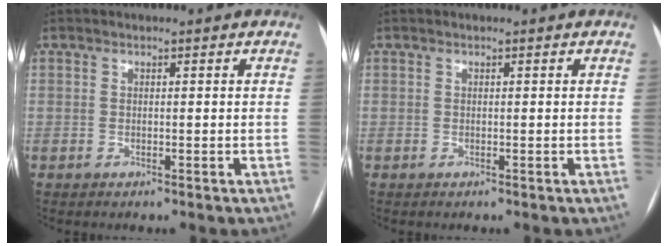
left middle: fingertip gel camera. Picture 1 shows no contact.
{"total": 0.0}